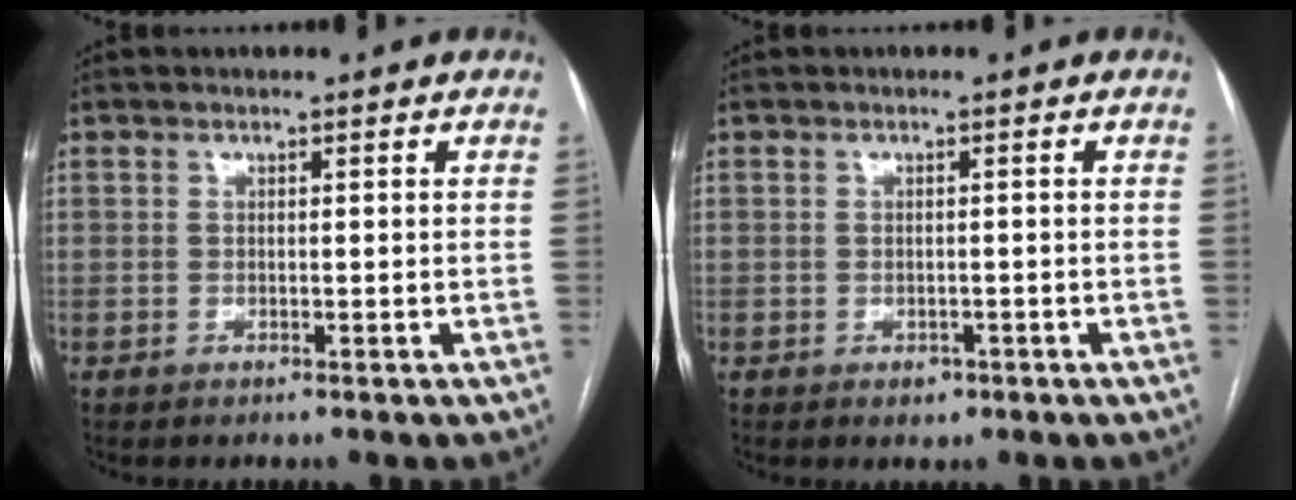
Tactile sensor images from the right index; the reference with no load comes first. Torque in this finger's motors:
{"motor_torque": [-0.14, 0.05, -0.08, -0.04]}